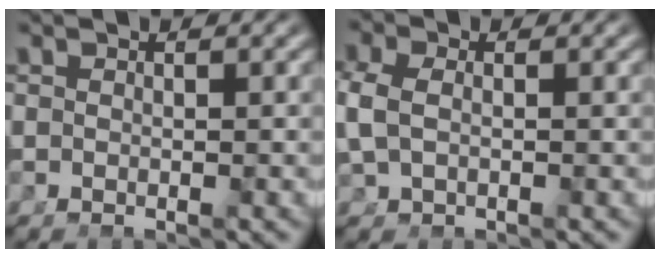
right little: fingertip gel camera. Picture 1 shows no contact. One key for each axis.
{"total": 2.3, "fx": 0.4, "fy": 1.9, "fz": 1.3, "tx": -0.048, "ty": 0.001, "tz": 0.009}